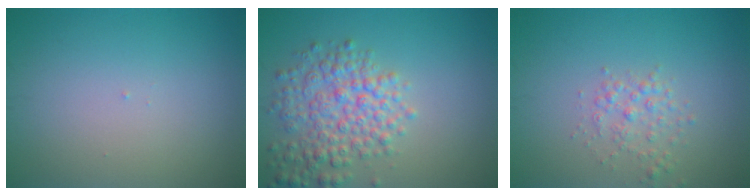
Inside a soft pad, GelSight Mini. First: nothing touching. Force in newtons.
{"total": 5.1, "press": 5.1, "slide": 0.2}
{"total": 1.9, "press": 1.9, "slide": 0.1}